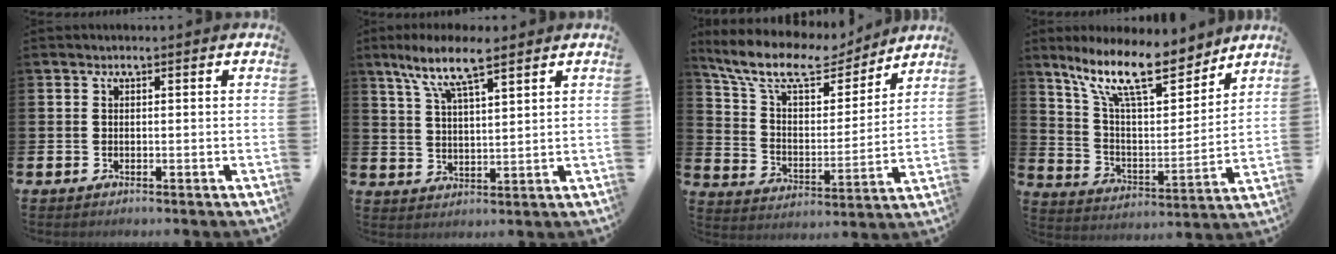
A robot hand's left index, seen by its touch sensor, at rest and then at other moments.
{"total": 8.1, "force": [6.5, 1.5, 4.7], "torque": [-0.100, -0.016, 0.114]}
{"total": 11.5, "force": [9.8, 3.8, 4.8], "torque": [-0.128, -0.056, 0.170]}
{"total": 14.4, "force": [11.1, 4.4, 8.1], "torque": [-0.171, -0.058, 0.193]}